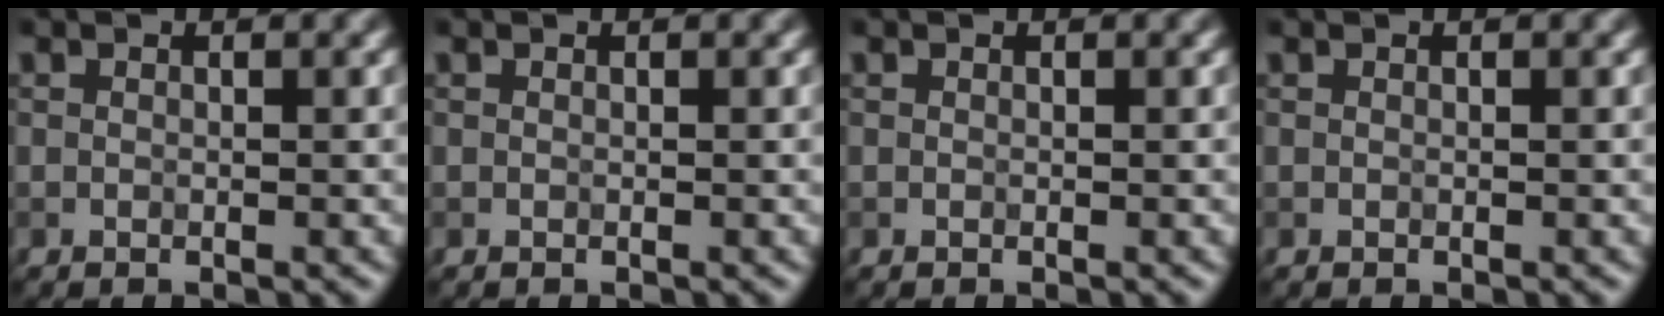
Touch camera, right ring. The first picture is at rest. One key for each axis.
{"total": 0.0}
{"total": 0.0}
{"total": 0.0}